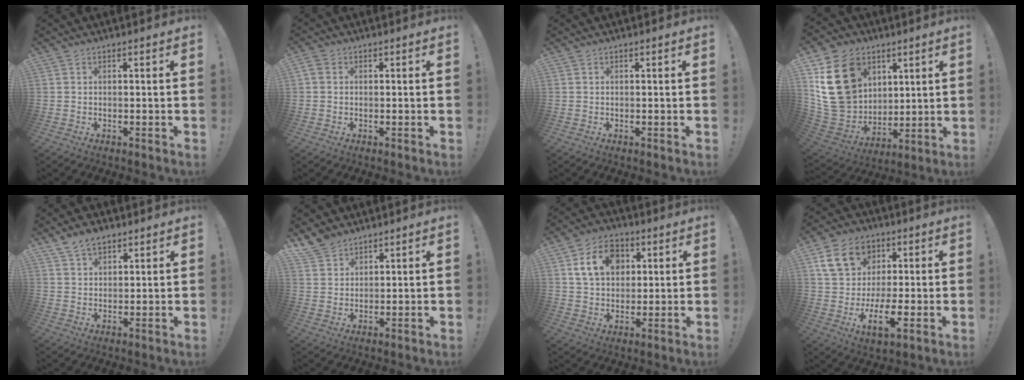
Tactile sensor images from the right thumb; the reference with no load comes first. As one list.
[{"total": 2.1, "force": [0.4, 1.8, 1.0], "torque": [-0.018, 0.006, 0.008]}, {"total": 0.0}, {"total": 22.2, "force": [7.7, 17.7, 10.9], "torque": [-0.211, -0.030, 0.165]}, {"total": 5.5, "force": [4.1, 2.9, 2.1], "torque": [-0.045, -0.016, 0.079]}, {"total": 6.0, "force": [5.1, 2.9, 0.9], "torque": [-0.025, -0.032, 0.102]}, {"total": 13.8, "force": [4.9, 10.4, 7.6], "torque": [-0.115, -0.003, 0.095]}, {"total": 17.4, "force": [1.4, 12.1, 12.4], "torque": [-0.204, 0.003, 0.034]}]